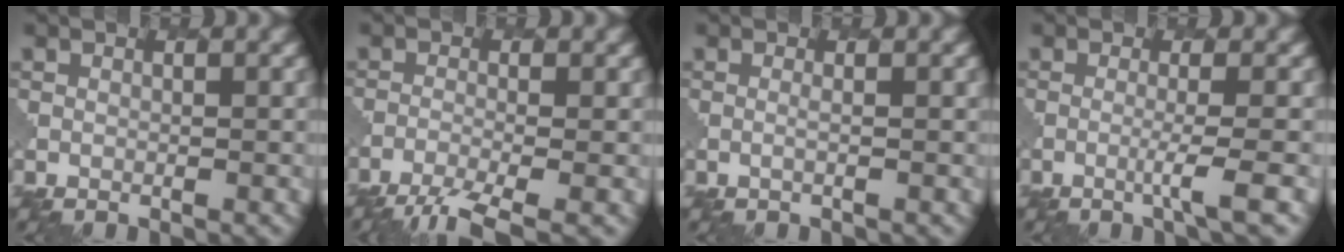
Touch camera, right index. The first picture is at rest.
{"total": 4.2, "force": [-3.1, 0.8, 2.7], "torque": [-0.046, -0.011, -0.065]}
{"total": 0.9, "force": [0.2, 0.3, 0.8], "torque": [-0.011, -0.006, -0.005]}
{"total": 2.3, "force": [-0.6, 0.2, 2.2], "torque": [-0.030, 0.000, -0.023]}